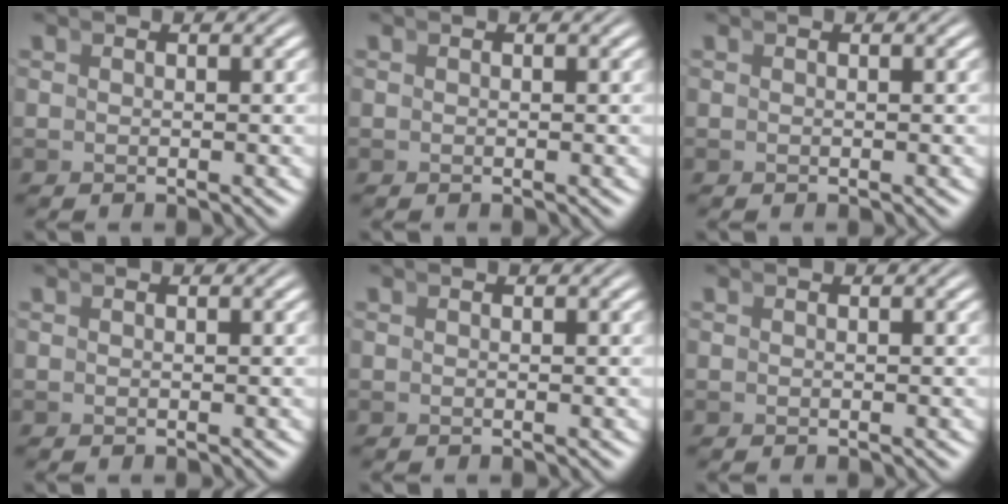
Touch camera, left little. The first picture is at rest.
{"total": 0.0}
{"total": 0.0}
{"total": 0.0}
{"total": 0.0}
{"total": 0.0}